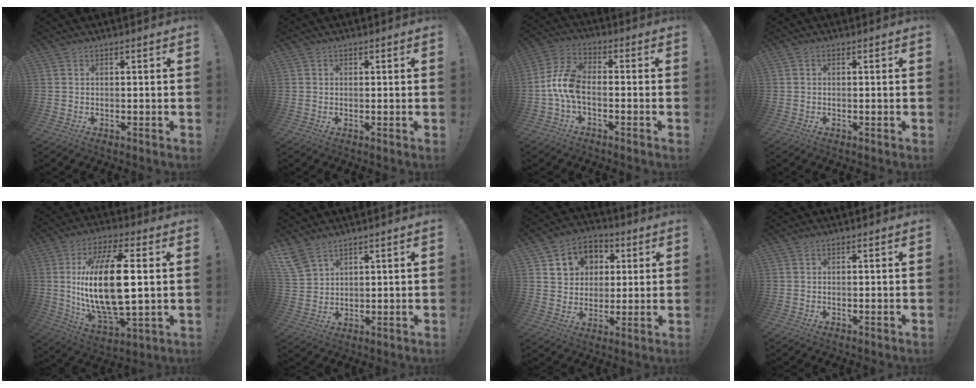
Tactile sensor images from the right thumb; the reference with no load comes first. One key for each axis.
{"total": 0.7, "fx": 0.3, "fy": 0.6, "fz": 0.1, "tx": 0.006, "ty": -0.002, "tz": 0.004}
{"total": 9.4, "fx": -2.1, "fy": 5.1, "fz": 7.6, "tx": -0.153, "ty": 0.010, "tz": -0.031}
{"total": 0.6, "fx": -0.1, "fy": 0.4, "fz": 0.4, "tx": -0.011, "ty": 0.004, "tz": -0.002}
{"total": 22.3, "fx": 1.9, "fy": 8.8, "fz": 20.3, "tx": -0.413, "ty": -0.007, "tz": 0.027}
{"total": 6.8, "fx": 5.3, "fy": 3.3, "fz": 2.8, "tx": -0.061, "ty": -0.021, "tz": 0.107}
{"total": 10.0, "fx": 3.5, "fy": 8.9, "fz": 2.9, "tx": -0.038, "ty": -0.017, "tz": 0.072}
{"total": 0.0}